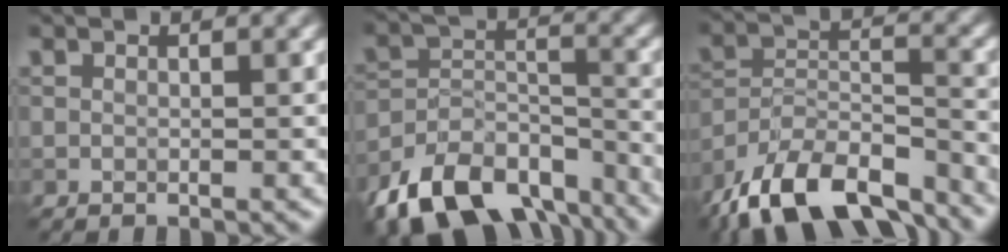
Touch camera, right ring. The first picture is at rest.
{"total": 11.1, "force": [-8.1, 5.6, 5.1], "torque": [-0.095, -0.001, -0.138]}
{"total": 12.2, "force": [-9.7, 4.6, 5.7], "torque": [-0.108, 0.002, -0.166]}